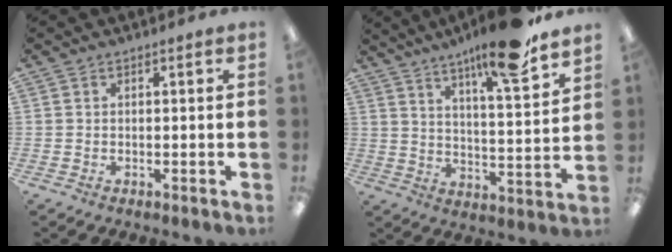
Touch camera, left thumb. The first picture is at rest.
{"total": 15.1, "force": [11.8, 2.0, 9.3], "torque": [-0.145, -0.072, 0.187]}